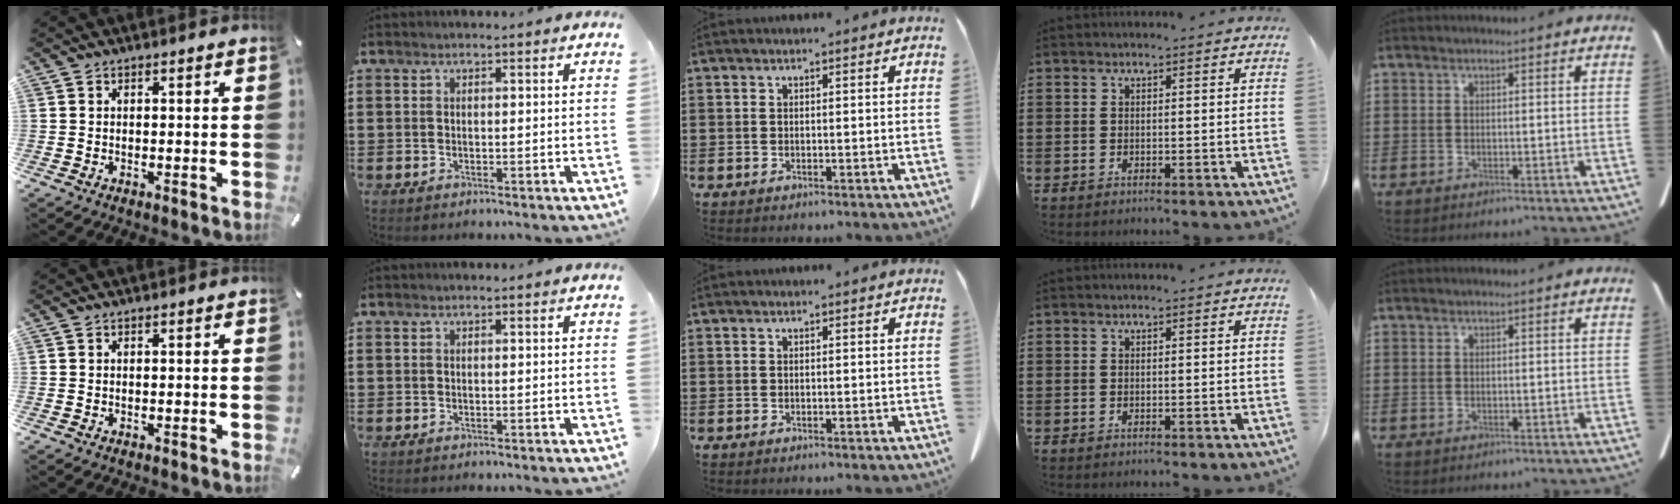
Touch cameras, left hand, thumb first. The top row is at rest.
{}